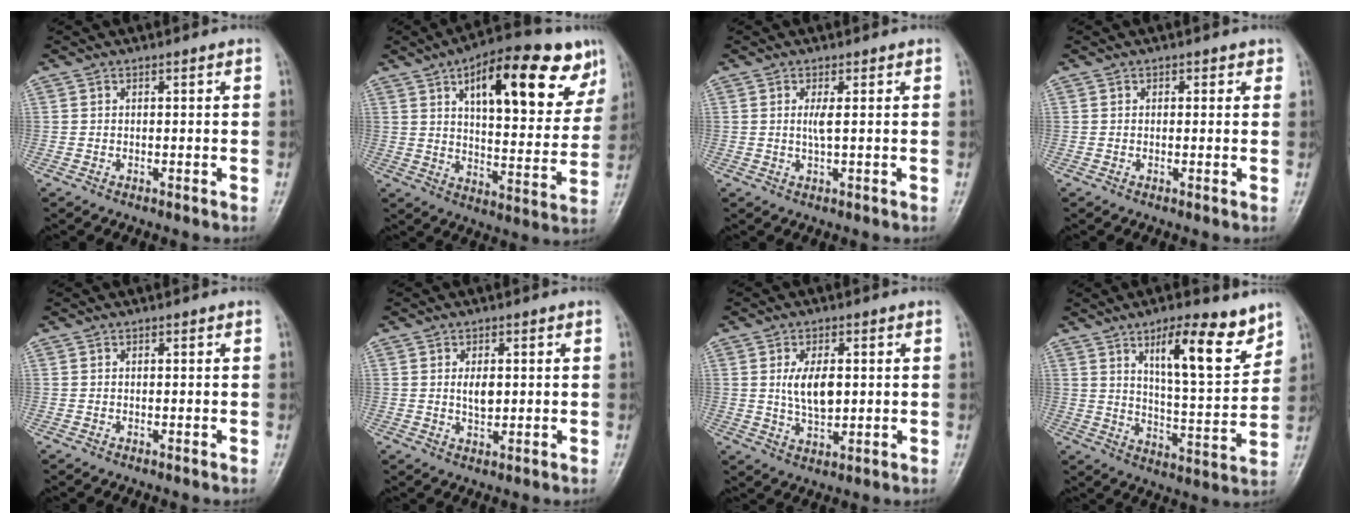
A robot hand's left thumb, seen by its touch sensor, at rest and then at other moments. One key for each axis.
{"total": 23.5, "fx": 11.4, "fy": 9.4, "fz": 18.2, "tx": -0.221, "ty": -0.022, "tz": 0.165}
{"total": 1.9, "fx": 0.3, "fy": 0.3, "fz": 1.8, "tx": -0.043, "ty": -0.004, "tz": 0.008}
{"total": 1.3, "fx": 0.6, "fy": 1.0, "fz": 0.5, "tx": 0.011, "ty": 0.000, "tz": 0.002}
{"total": 0.0}
{"total": 3.5, "fx": 0.6, "fy": 2.0, "fz": 2.8, "tx": -0.040, "ty": -0.006, "tz": 0.012}
{"total": 7.0, "fx": 1.0, "fy": 3.8, "fz": 5.8, "tx": -0.095, "ty": -0.009, "tz": 0.020}
{"total": 14.2, "fx": 8.6, "fy": 4.2, "fz": 10.6, "tx": -0.132, "ty": -0.057, "tz": 0.138}